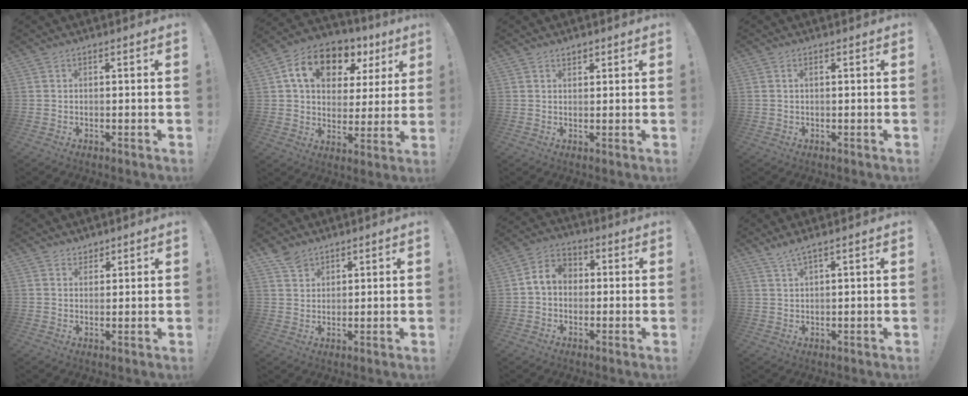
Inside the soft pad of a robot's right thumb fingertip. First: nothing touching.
{"total": 15.3, "force": [7.4, 10.2, 8.7], "torque": [-0.142, -0.026, 0.135]}
{"total": 1.3, "force": [1.0, 0.7, 0.3], "torque": [0.004, -0.007, 0.018]}
{"total": 1.0, "force": [0.4, 0.5, 0.8], "torque": [-0.025, 0.005, 0.009]}
{"total": 2.6, "force": [2.2, 1.4, 0.0], "torque": [0.004, -0.013, 0.039]}
{"total": 4.6, "force": [3.7, 2.5, 1.0], "torque": [-0.014, -0.022, 0.069]}
{"total": 7.3, "force": [0.4, 5.8, 4.4], "torque": [-0.076, 0.021, 0.011]}
{"total": 2.8, "force": [2.1, -0.3, 1.9], "torque": [-0.044, -0.007, 0.037]}